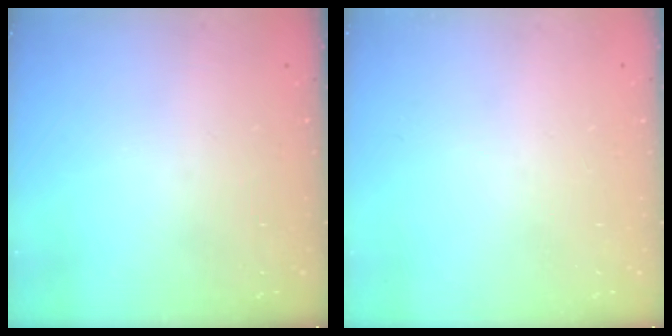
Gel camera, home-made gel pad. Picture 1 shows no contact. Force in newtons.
{"total": 0.0}